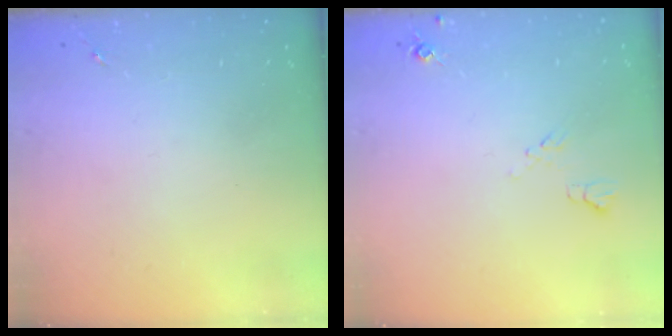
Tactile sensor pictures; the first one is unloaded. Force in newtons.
{"total": 6.2, "press": 6.2, "slide": 1.0}